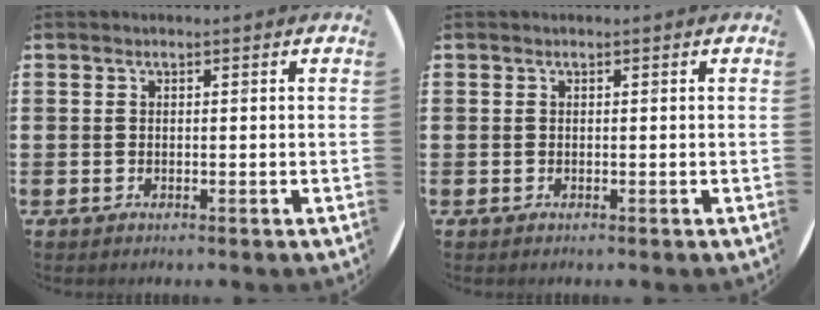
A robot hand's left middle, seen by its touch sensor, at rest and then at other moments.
{"total": 0.0}